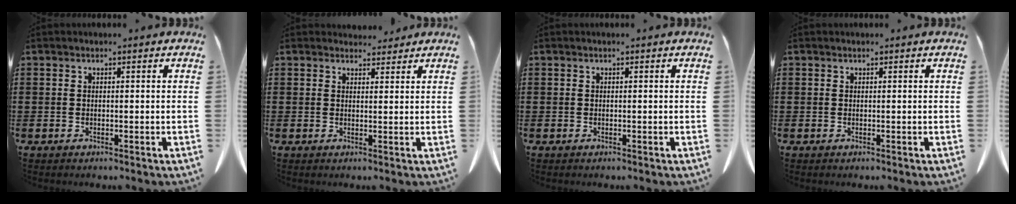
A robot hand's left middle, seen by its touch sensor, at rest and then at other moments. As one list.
[{"total": 2.6, "force": [2.4, 0.9, 0.2], "torque": [-0.002, -0.005, 0.044]}, {"total": 0.0}, {"total": 0.0}]